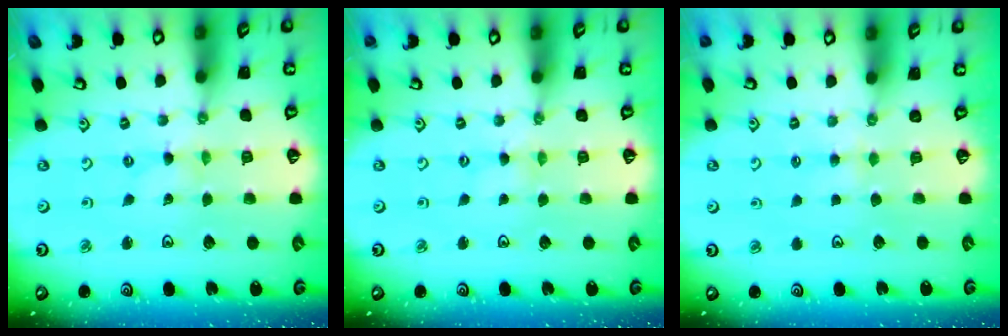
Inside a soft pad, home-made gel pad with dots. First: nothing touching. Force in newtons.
{"total": 0.8, "press": 0.8, "slide": 0.1}
{"total": 2.4, "press": 2.4, "slide": 0.4}